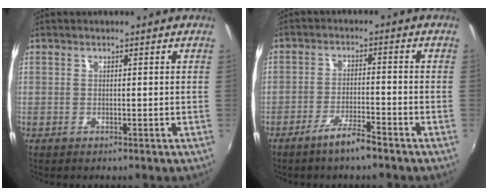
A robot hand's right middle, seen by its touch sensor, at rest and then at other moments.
{"total": 5.1, "force": [-4.0, 0.6, 3.1], "torque": [-0.073, -0.002, -0.072]}